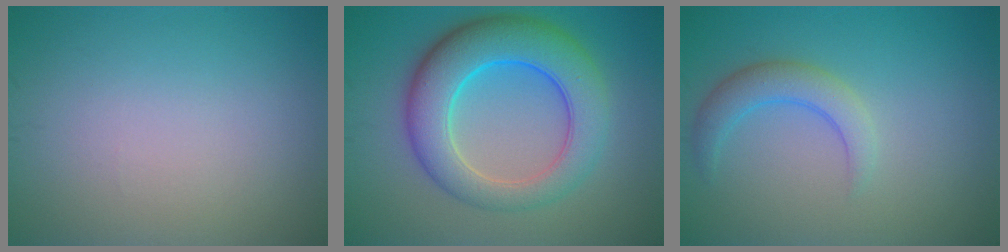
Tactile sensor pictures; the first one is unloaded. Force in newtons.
{"total": 8.8, "press": 8.8, "slide": 0.3}
{"total": 2.9, "press": 2.9, "slide": 0.2}